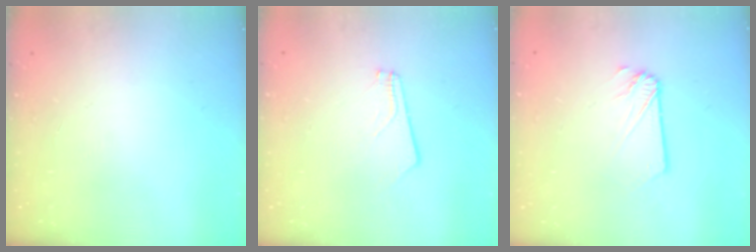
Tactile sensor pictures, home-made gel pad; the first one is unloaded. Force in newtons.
{"total": 2.2, "press": 2.2, "slide": 0.3}
{"total": 1.9, "press": 1.9, "slide": 0.1}